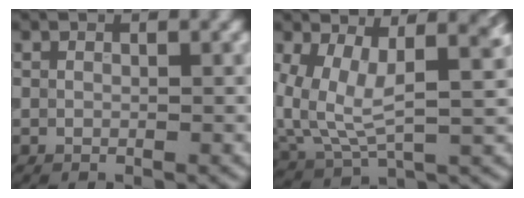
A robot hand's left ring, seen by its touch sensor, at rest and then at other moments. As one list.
[{"total": 8.5, "force": [1.9, 4.6, 6.9], "torque": [-0.160, -0.017, 0.049]}]